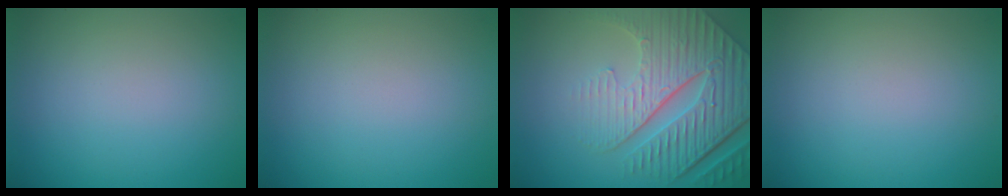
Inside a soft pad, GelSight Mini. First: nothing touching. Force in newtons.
{"total": 0.0}
{"total": 9.1, "press": 6.2, "slide": 6.6}
{"total": 0.0}